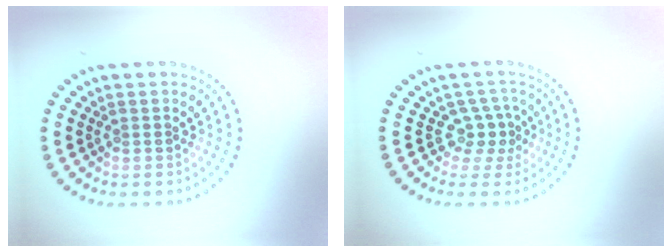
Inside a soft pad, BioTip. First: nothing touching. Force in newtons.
{"total": 2.4, "press": 1.9, "slide": 1.6}